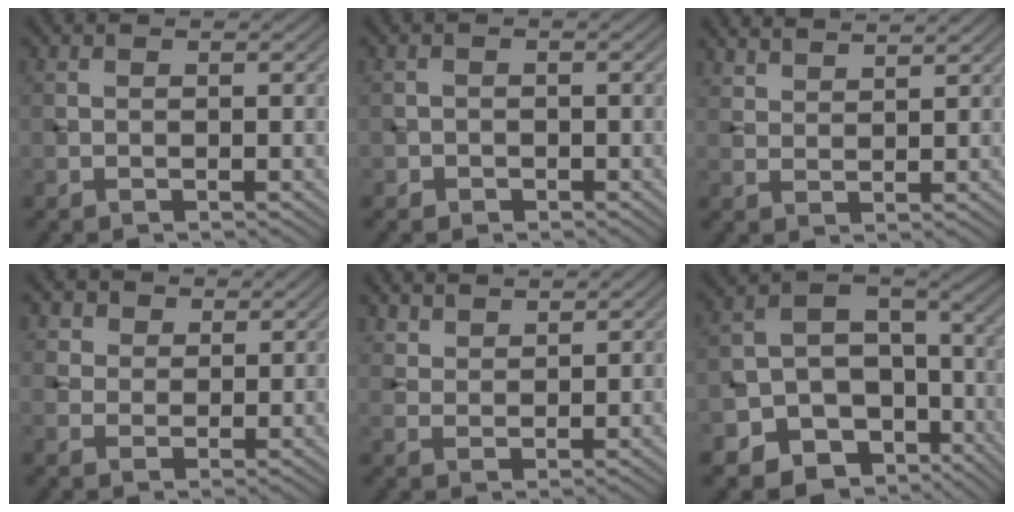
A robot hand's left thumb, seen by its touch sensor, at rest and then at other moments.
{"total": 1.3, "force": [-0.6, 1.2, 0.1], "torque": [0.007, -0.003, -0.013]}
{"total": 4.0, "force": [3.7, 0.8, 1.5], "torque": [-0.027, -0.007, 0.076]}
{"total": 4.0, "force": [2.7, 2.6, 1.3], "torque": [-0.040, -0.009, 0.062]}
{"total": 4.2, "force": [3.8, 1.3, 1.4], "torque": [-0.035, -0.013, 0.093]}
{"total": 13.5, "force": [-6.4, 10.1, 6.4], "torque": [-0.125, -0.030, -0.095]}